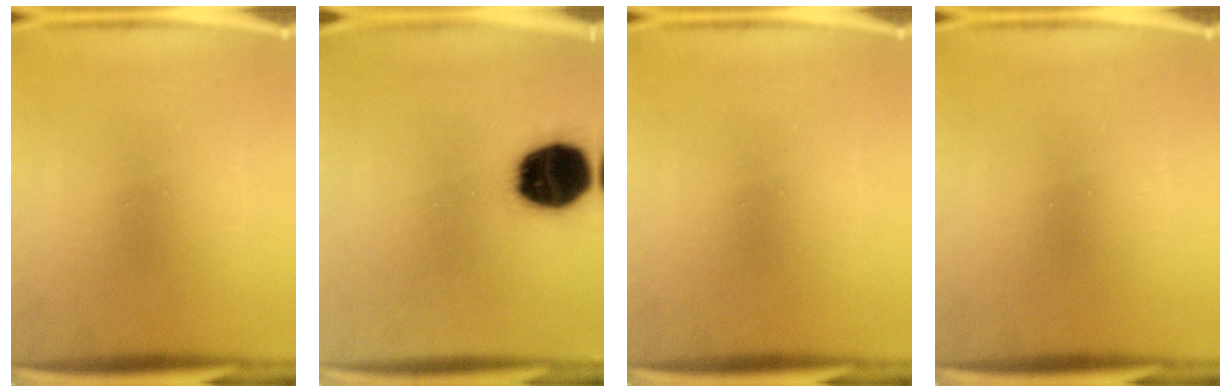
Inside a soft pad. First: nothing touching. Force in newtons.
{"total": 18.2}
{"total": 0.0}
{"total": 0.0}